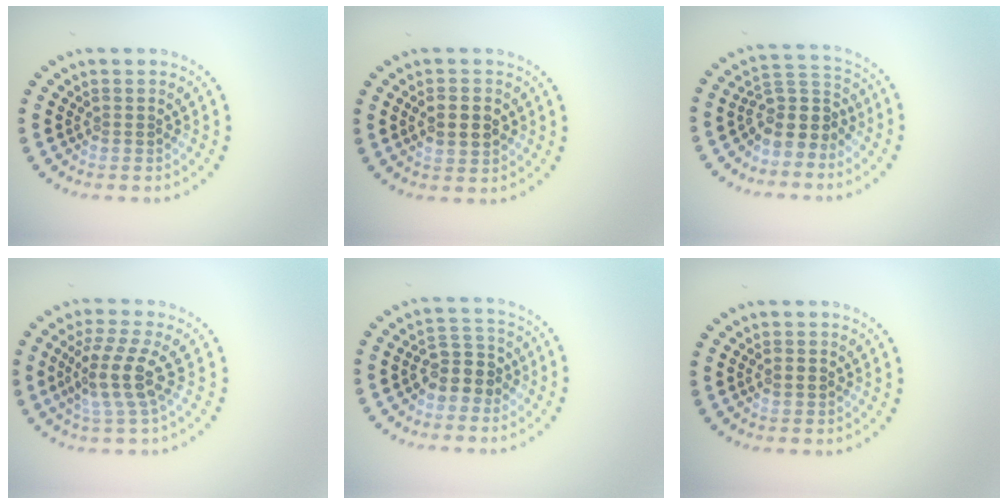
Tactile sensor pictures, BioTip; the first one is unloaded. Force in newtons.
{"total": 3.6, "press": 3.6, "slide": 0.2}
{"total": 3.9, "press": 3.1, "slide": 2.3}
{"total": 3.9, "press": 3.2, "slide": 2.2}
{"total": 3.1, "press": 2.9, "slide": 1.1}
{"total": 1.2, "press": 1.2, "slide": 0.2}